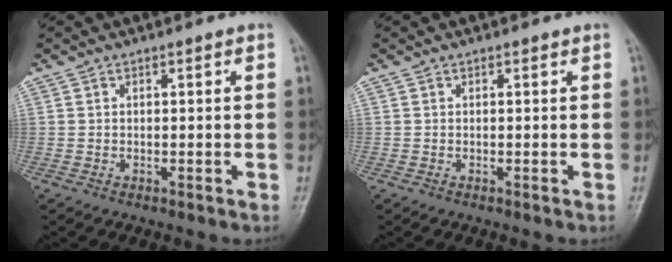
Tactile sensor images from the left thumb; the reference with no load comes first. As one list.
[{"total": 0.0}]